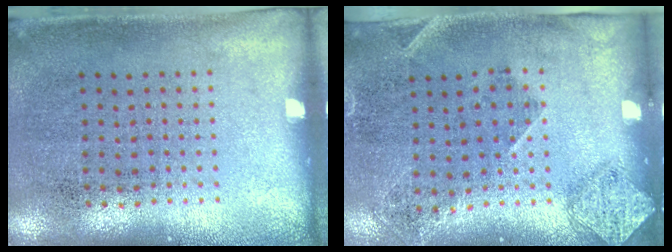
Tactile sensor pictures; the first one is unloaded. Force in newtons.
{"total": 1.8, "press": 1.2, "slide": 1.3}